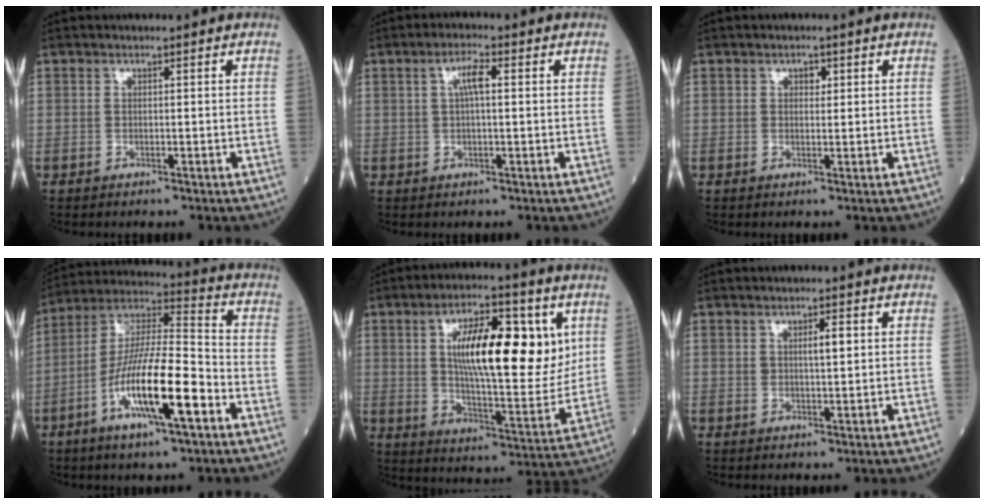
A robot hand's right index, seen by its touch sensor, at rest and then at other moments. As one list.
[{"total": 3.4, "force": [0.8, 0.7, 3.3], "torque": [-0.062, 0.011, 0.013]}, {"total": 1.3, "force": [0.6, 0.8, 0.8], "torque": [-0.008, -0.001, 0.007]}, {"total": 16.5, "force": [-6.2, 2.5, 15.0], "torque": [-0.285, -0.005, -0.113]}, {"total": 18.2, "force": [5.0, 5.6, 16.6], "torque": [-0.264, 0.009, 0.080]}, {"total": 2.6, "force": [0.8, 0.6, 2.4], "torque": [-0.039, -0.001, 0.013]}]